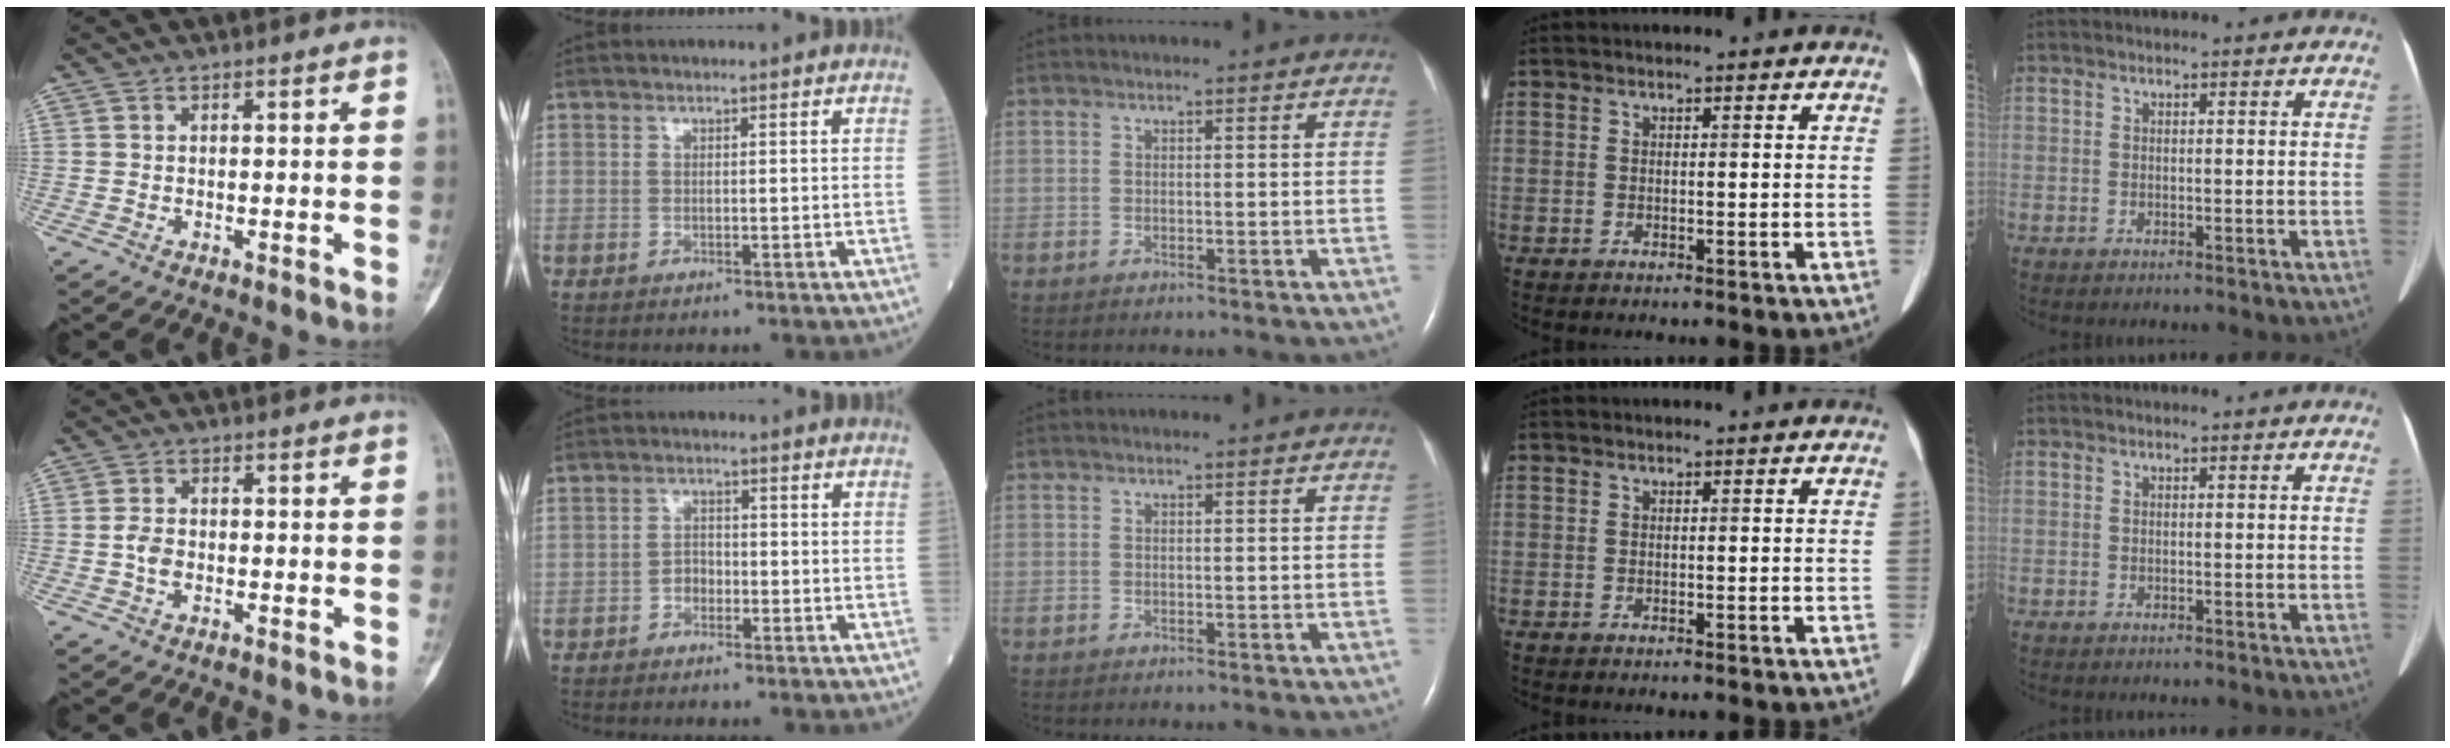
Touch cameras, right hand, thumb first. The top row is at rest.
{"thumb": {"total": 2.8, "force": [-0.8, 1.7, 2.0], "torque": [-0.039, 0.008, -0.018]}, "index": {"total": 2.1, "force": [-1.2, 1.4, 1.1], "torque": [-0.013, 0.007, -0.023]}}